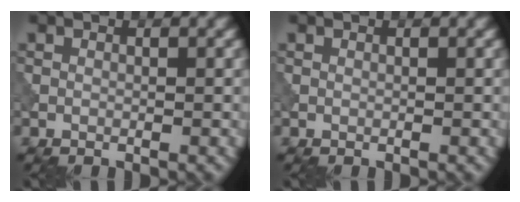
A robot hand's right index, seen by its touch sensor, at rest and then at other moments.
{"total": 0.0}